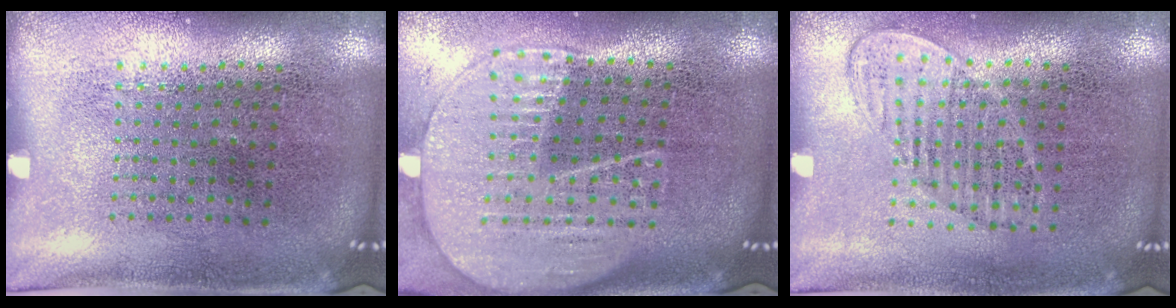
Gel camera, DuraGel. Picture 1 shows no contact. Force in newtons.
{"total": 2.0, "press": 1.8, "slide": 0.9}
{"total": 1.2, "press": 1.1, "slide": 0.5}